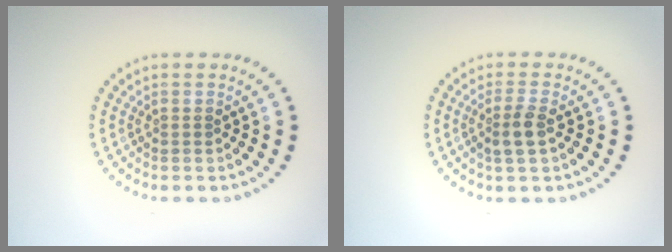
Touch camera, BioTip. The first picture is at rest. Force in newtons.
{"total": 2.2, "press": 2.0, "slide": 0.8}